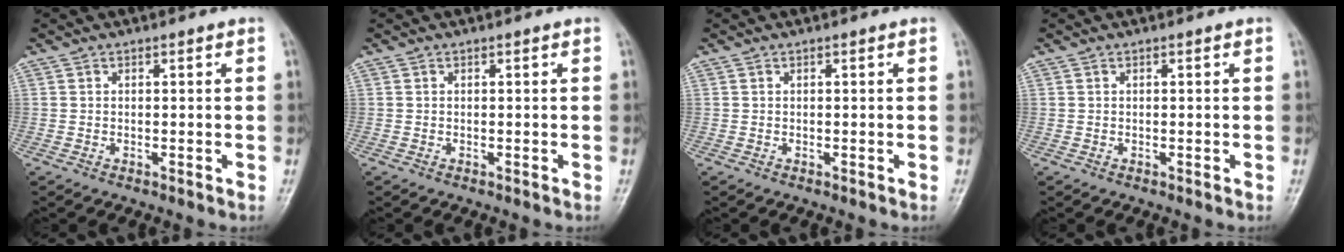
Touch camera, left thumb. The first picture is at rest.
{"total": 0.0}
{"total": 0.0}
{"total": 0.0}